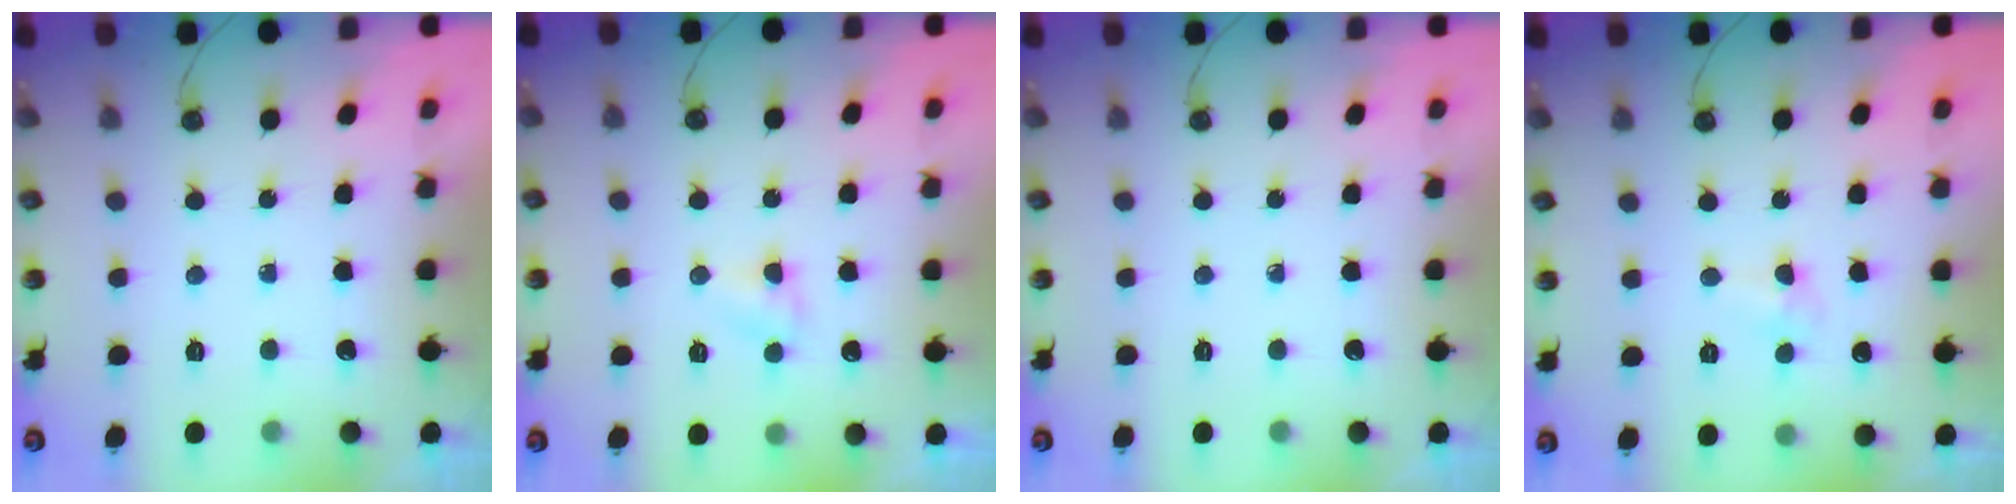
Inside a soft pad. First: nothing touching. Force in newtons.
{"total": 3.3, "press": 3.2, "slide": 0.5}
{"total": 0.0}
{"total": 4.5, "press": 2.7, "slide": 3.6}